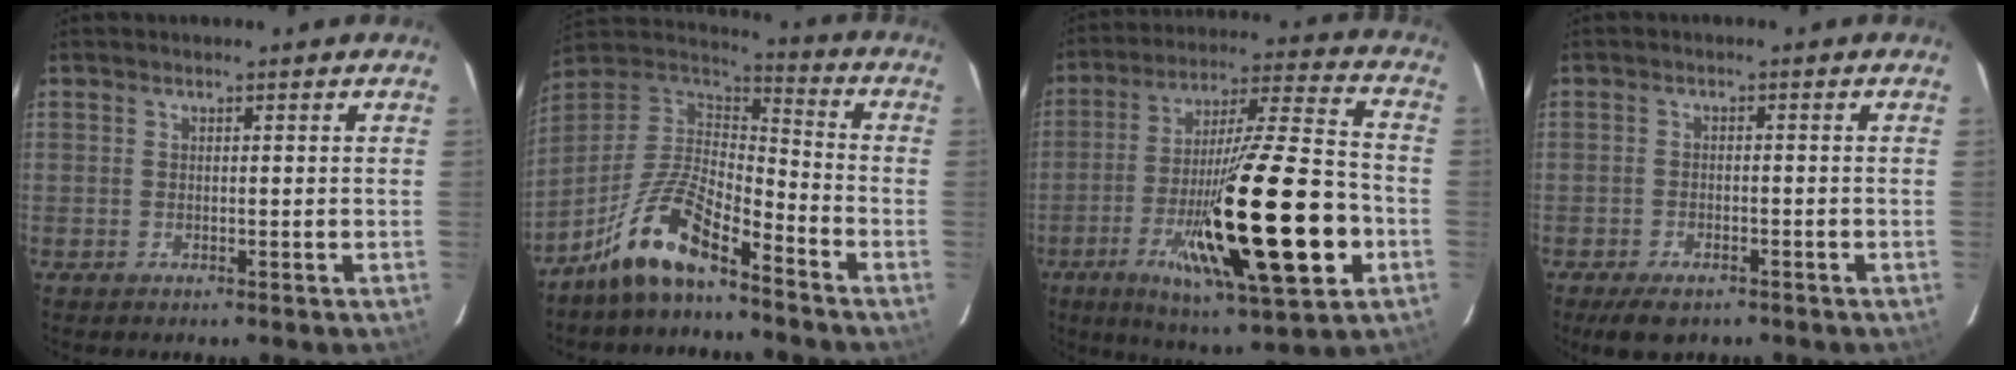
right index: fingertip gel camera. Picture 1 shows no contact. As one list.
[{"total": 12.9, "force": [-9.0, 3.6, 8.5], "torque": [-0.184, 0.020, -0.173]}, {"total": 25.9, "force": [-7.3, 2.9, 24.7], "torque": [-0.414, -0.025, -0.113]}, {"total": 6.0, "force": [-4.2, 2.8, 3.1], "torque": [-0.056, -0.006, -0.067]}]